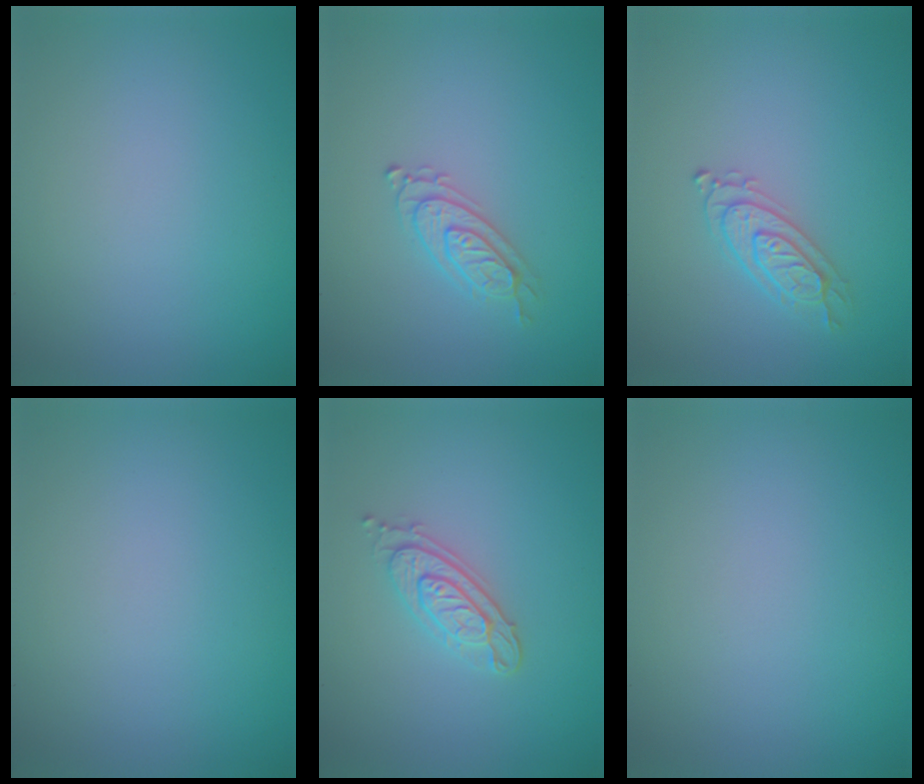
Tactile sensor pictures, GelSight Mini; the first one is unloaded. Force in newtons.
{"total": 2.2, "press": 2.0, "slide": 0.8}
{"total": 2.2, "press": 2.1, "slide": 0.4}
{"total": 0.0}
{"total": 2.9, "press": 2.6, "slide": 1.4}
{"total": 0.0}